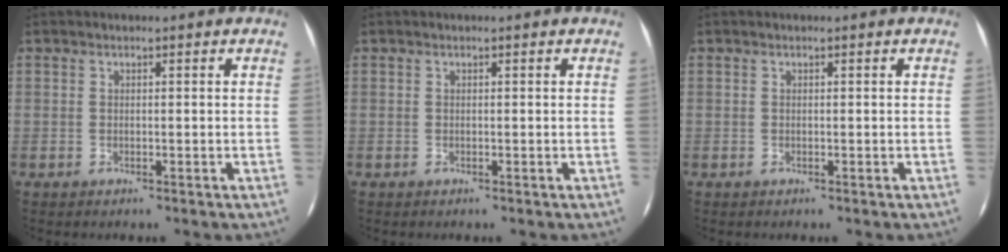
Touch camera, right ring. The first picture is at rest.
{"total": 0.0}
{"total": 0.0}